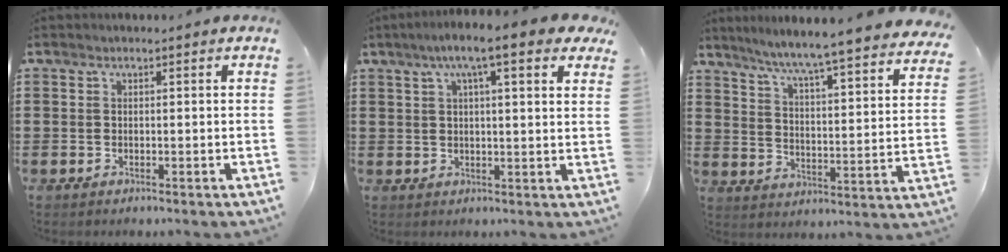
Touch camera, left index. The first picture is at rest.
{"total": 7.4, "force": [4.7, 1.0, 5.6], "torque": [-0.116, 0.000, 0.077]}
{"total": 5.9, "force": [5.3, -1.2, 2.3], "torque": [-0.070, -0.051, 0.082]}